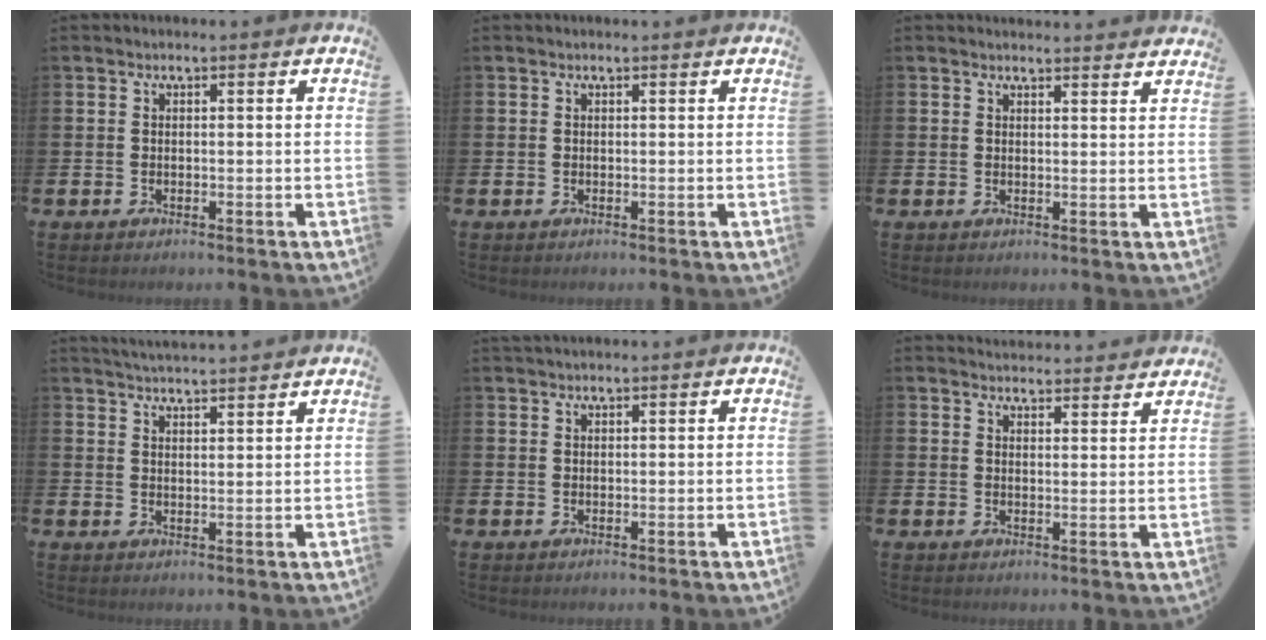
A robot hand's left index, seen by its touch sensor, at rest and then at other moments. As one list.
[{"total": 0.0}, {"total": 2.0, "force": [2.0, 0.0, -0.1], "torque": [0.009, -0.015, 0.034]}, {"total": 3.8, "force": [3.8, -0.4, 0.1], "torque": [-0.008, -0.024, 0.067]}, {"total": 0.9, "force": [0.9, 0.1, 0.1], "torque": [0.007, -0.003, 0.014]}, {"total": 3.6, "force": [3.6, 0.3, -0.1], "torque": [0.004, -0.026, 0.063]}]